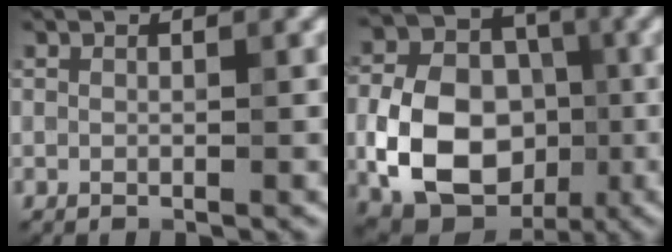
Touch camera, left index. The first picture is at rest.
{"total": 10.6, "force": [-2.6, 7.9, 6.5], "torque": [-0.124, -0.011, -0.051]}